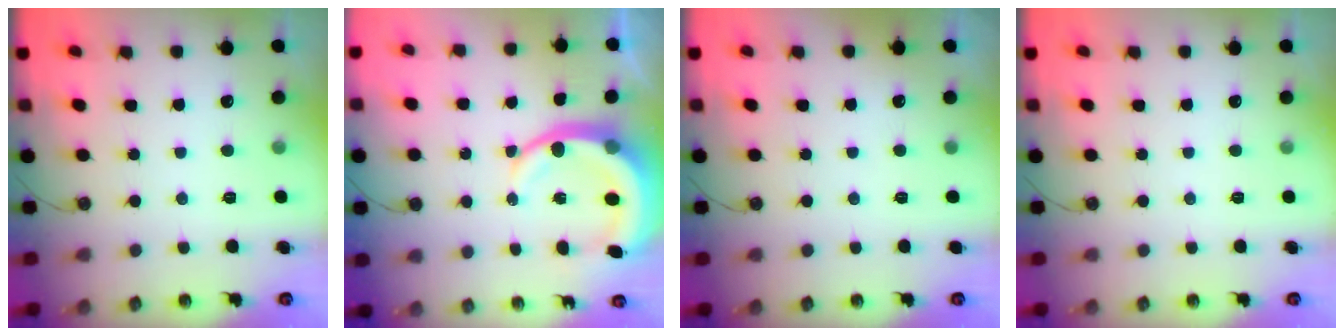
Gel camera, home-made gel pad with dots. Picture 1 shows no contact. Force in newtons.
{"total": 13.0, "press": 12.7, "slide": 2.8}
{"total": 1.1, "press": 0.6, "slide": 0.9}
{"total": 0.0}